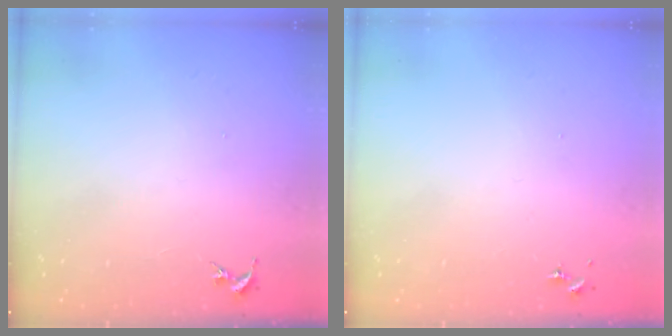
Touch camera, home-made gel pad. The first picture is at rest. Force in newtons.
{"total": 0.0}